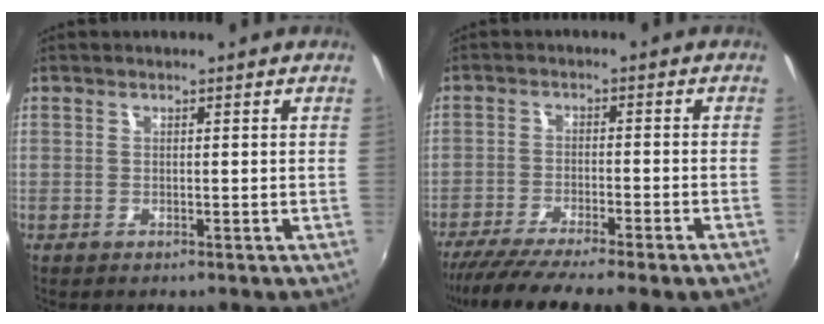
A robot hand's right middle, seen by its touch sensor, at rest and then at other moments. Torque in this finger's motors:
{"motor_torque": [1.11, -1.03, 0.33, 0.18]}